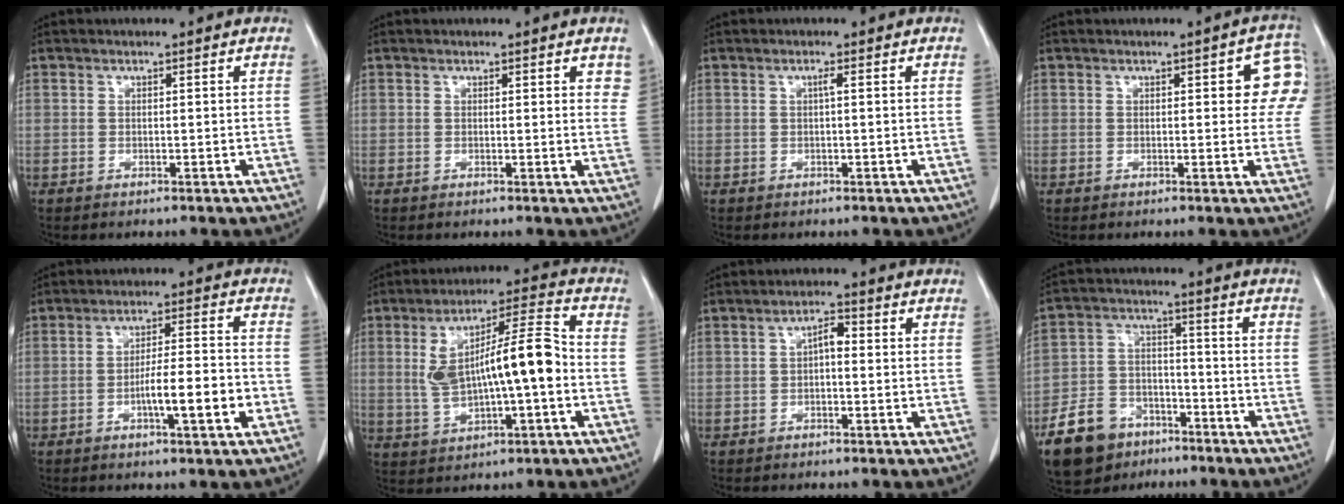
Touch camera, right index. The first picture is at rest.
{"total": 2.2, "force": [1.5, 0.8, 1.4], "torque": [-0.006, -0.003, 0.010]}
{"total": 0.7, "force": [0.1, -0.1, 0.7], "torque": [-0.011, 0.001, 0.001]}
{"total": 6.5, "force": [2.0, 2.6, 5.6], "torque": [-0.040, 0.012, 0.012]}
{"total": 8.2, "force": [-2.8, 0.7, 7.6], "torque": [-0.120, 0.008, -0.046]}
{"total": 13.4, "force": [-0.3, 2.7, 13.1], "torque": [-0.235, 0.026, -0.001]}
{"total": 2.6, "force": [0.0, 1.0, 2.4], "torque": [-0.038, 0.010, -0.003]}
{"total": 11.9, "force": [-7.9, 7.6, 4.6], "torque": [-0.104, 0.011, -0.133]}